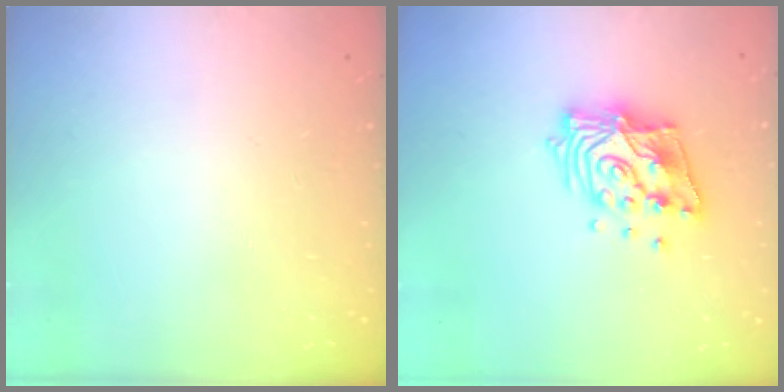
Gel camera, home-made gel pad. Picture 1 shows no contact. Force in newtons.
{"total": 13.9, "press": 13.8, "slide": 1.5}